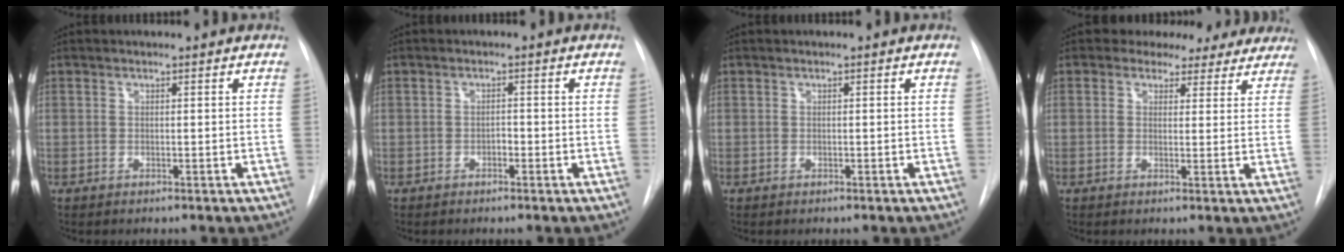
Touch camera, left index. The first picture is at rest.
{"total": 1.0, "force": [-0.6, 0.5, 0.7], "torque": [-0.007, 0.003, -0.012]}
{"total": 0.0}
{"total": 11.1, "force": [9.4, 5.5, 2.1], "torque": [0.004, 0.009, 0.085]}